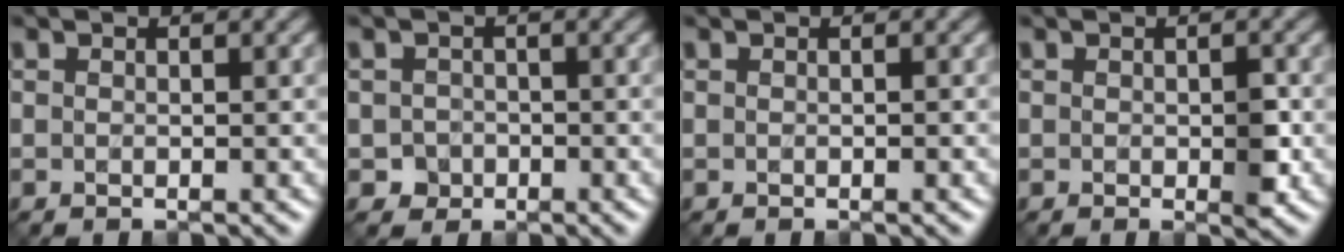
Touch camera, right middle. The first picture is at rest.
{"total": 1.6, "force": [-0.5, 1.5, 0.2], "torque": [0.009, -0.001, -0.010]}
{"total": 0.0}
{"total": 2.0, "force": [-0.3, 0.8, 1.8], "torque": [-0.022, -0.002, -0.005]}